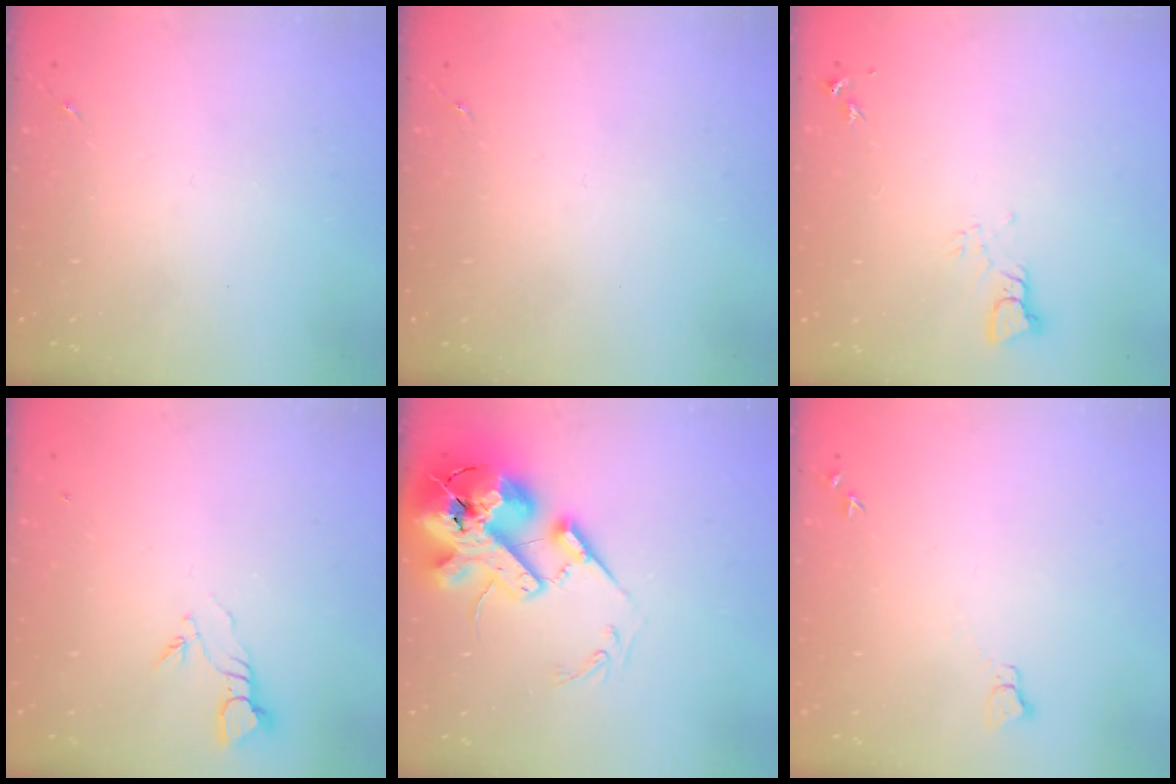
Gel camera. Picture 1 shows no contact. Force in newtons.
{"total": 0.0}
{"total": 3.4, "press": 3.4, "slide": 0.3}
{"total": 3.5, "press": 3.5, "slide": 0.2}
{"total": 23.0, "press": 22.7, "slide": 3.8}
{"total": 4.1, "press": 4.0, "slide": 0.5}